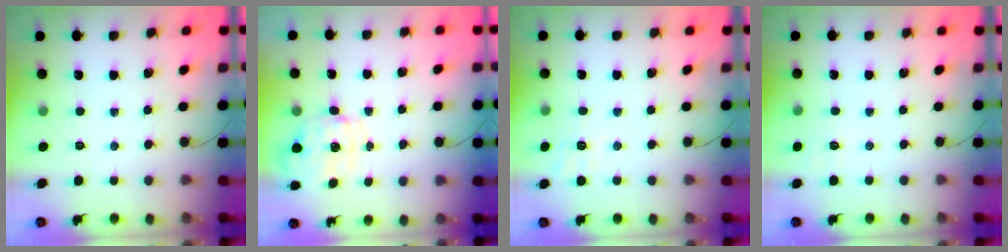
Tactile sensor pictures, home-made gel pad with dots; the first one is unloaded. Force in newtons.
{"total": 2.8, "press": 2.6, "slide": 0.9}
{"total": 2.2, "press": 0.9, "slide": 2.0}
{"total": 2.8, "press": 2.4, "slide": 1.5}